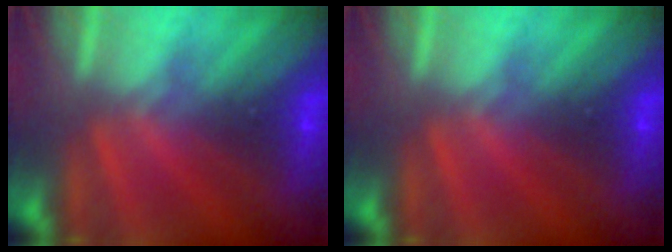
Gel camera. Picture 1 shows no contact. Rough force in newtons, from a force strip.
{"total": 0.0}